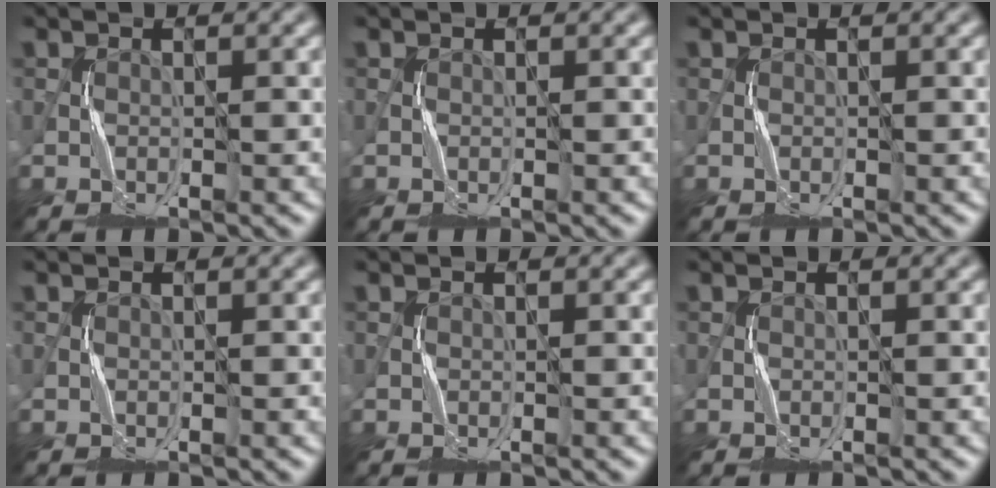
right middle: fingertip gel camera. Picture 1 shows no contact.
{"total": 0.0}
{"total": 0.0}
{"total": 0.0}
{"total": 0.0}
{"total": 0.0}